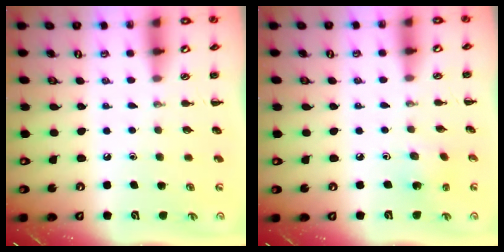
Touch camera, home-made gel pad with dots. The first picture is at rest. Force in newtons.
{"total": 1.5, "press": 1.3, "slide": 0.6}